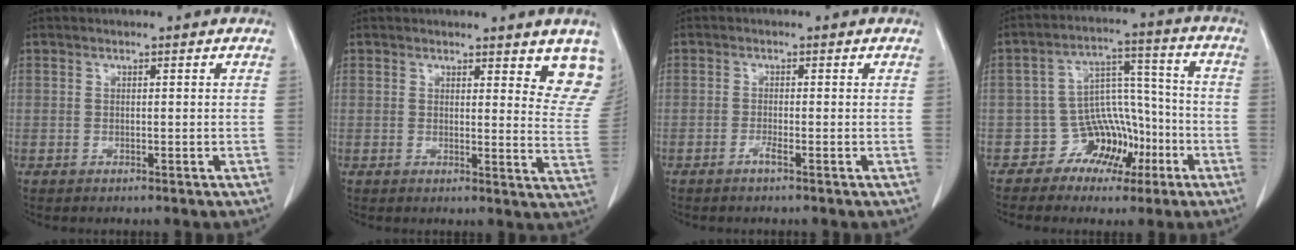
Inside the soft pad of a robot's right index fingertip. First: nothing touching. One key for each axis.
{"total": 8.1, "fx": 6.6, "fy": 1.9, "fz": 4.2, "tx": -0.031, "ty": -0.034, "tz": 0.058}
{"total": 1.1, "fx": -0.7, "fy": -0.2, "fz": 0.8, "tx": -0.017, "ty": 0.000, "tz": -0.015}
{"total": 8.4, "fx": -4.2, "fy": 6.4, "fz": 3.5, "tx": -0.049, "ty": 0.035, "tz": -0.063}